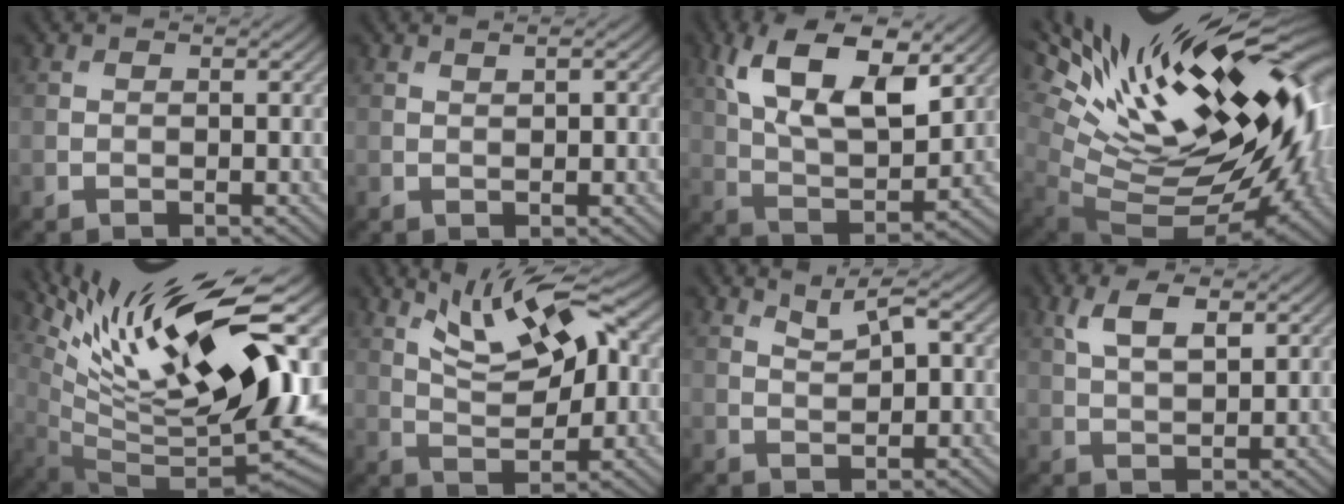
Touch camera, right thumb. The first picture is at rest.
{"total": 1.0, "force": [0.6, 0.1, 0.7], "torque": [-0.015, 0.002, 0.009]}
{"total": 13.4, "force": [6.2, 6.1, 10.2], "torque": [-0.204, -0.002, 0.110]}
{"total": 20.4, "force": [6.6, 7.7, 17.7], "torque": [-0.280, 0.019, 0.114]}
{"total": 18.6, "force": [8.7, 6.2, 15.3], "torque": [-0.274, 0.015, 0.145]}
{"total": 10.4, "force": [4.8, 3.5, 8.5], "torque": [-0.151, 0.016, 0.073]}
{"total": 3.0, "force": [1.9, 0.8, 2.2], "torque": [-0.042, -0.001, 0.038]}
{"total": 4.9, "force": [2.4, 1.9, 3.9], "torque": [-0.088, 0.003, 0.047]}